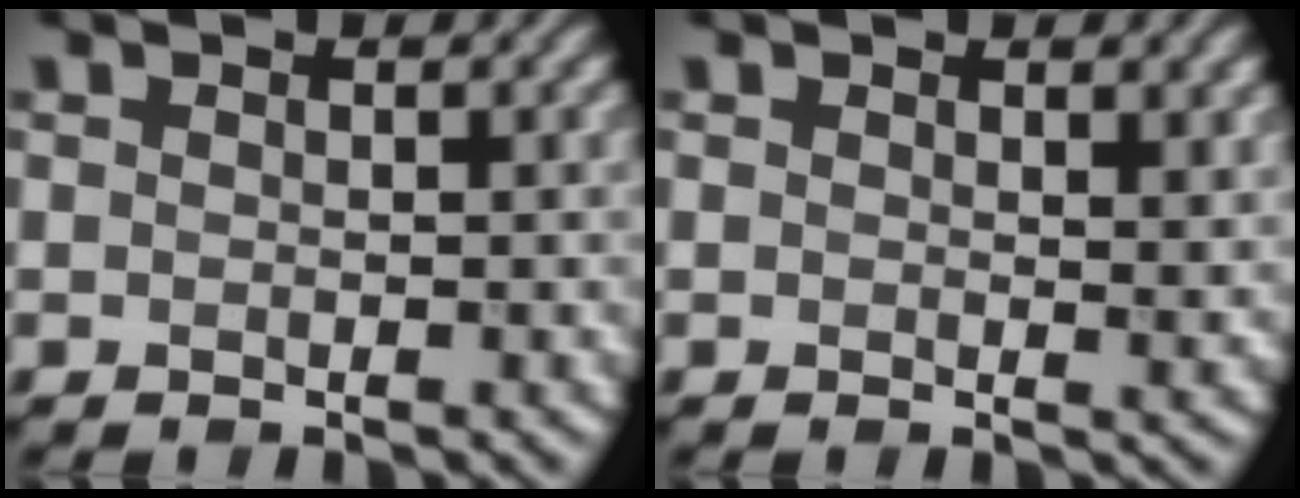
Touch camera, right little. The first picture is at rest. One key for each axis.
{"total": 1.8, "fx": 1.0, "fy": 0.5, "fz": 1.4, "tx": -0.015, "ty": -0.006, "tz": 0.018}